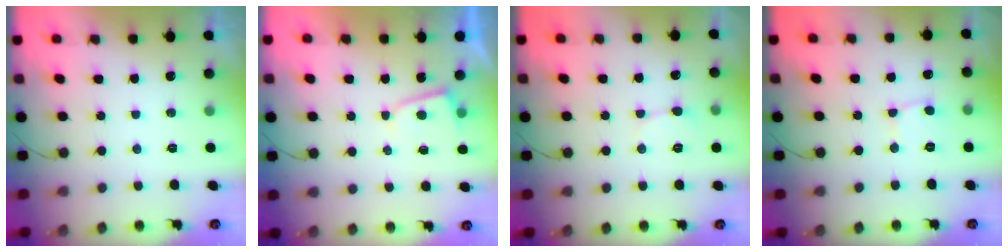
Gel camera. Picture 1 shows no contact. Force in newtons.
{"total": 2.2, "press": 2.2, "slide": 0.3}
{"total": 4.2, "press": 4.2, "slide": 0.5}
{"total": 2.6, "press": 2.6, "slide": 0.1}